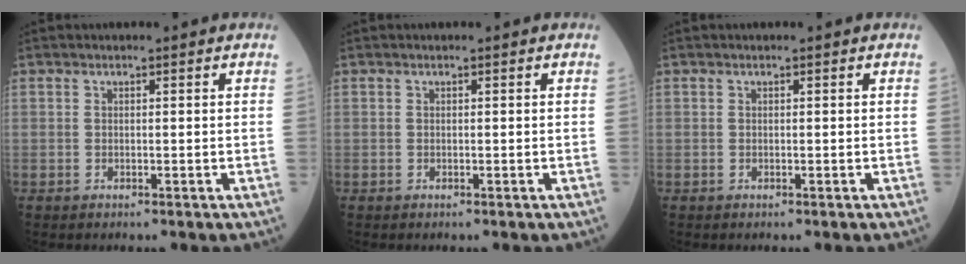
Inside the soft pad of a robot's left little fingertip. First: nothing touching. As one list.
[{"total": 0.0}, {"total": 0.0}]